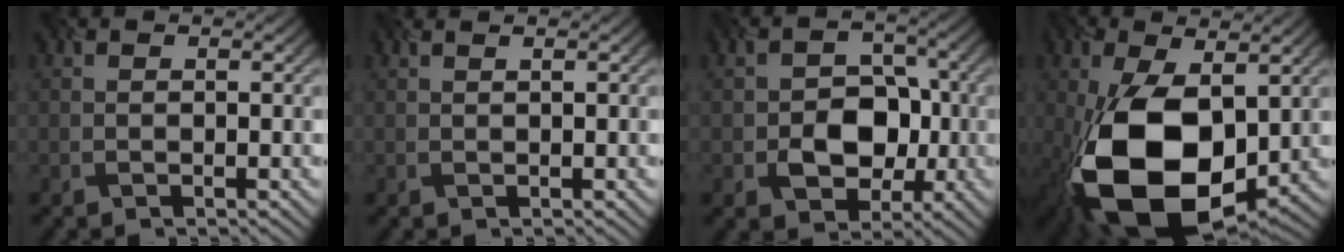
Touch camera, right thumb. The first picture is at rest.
{"total": 0.7, "force": [0.4, 0.2, 0.5], "torque": [-0.008, 0.004, 0.003]}
{"total": 6.4, "force": [-1.6, 5.0, 3.7], "torque": [-0.056, -0.004, -0.026]}
{"total": 17.6, "force": [-2.8, 10.0, 14.2], "torque": [-0.303, -0.035, -0.038]}